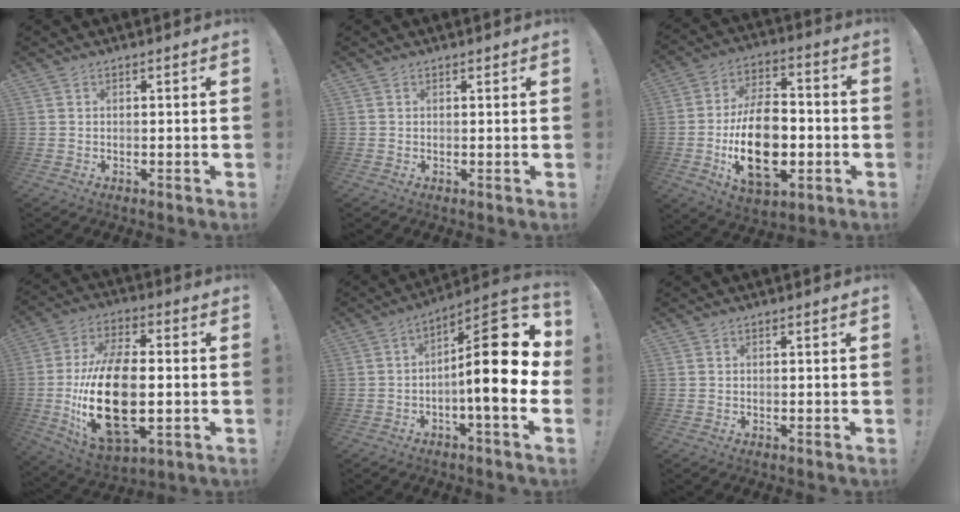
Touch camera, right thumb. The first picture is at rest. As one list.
[{"total": 0.6, "force": [0.5, 0.4, -0.1], "torque": [0.006, -0.001, 0.008]}, {"total": 21.5, "force": [-4.5, 13.2, 16.4], "torque": [-0.275, 0.017, -0.068]}, {"total": 23.9, "force": [-2.7, 12.7, 20.0], "torque": [-0.395, 0.002, -0.043]}, {"total": 19.8, "force": [0.3, 5.3, 19.1], "torque": [-0.291, 0.000, 0.004]}, {"total": 0.0}]